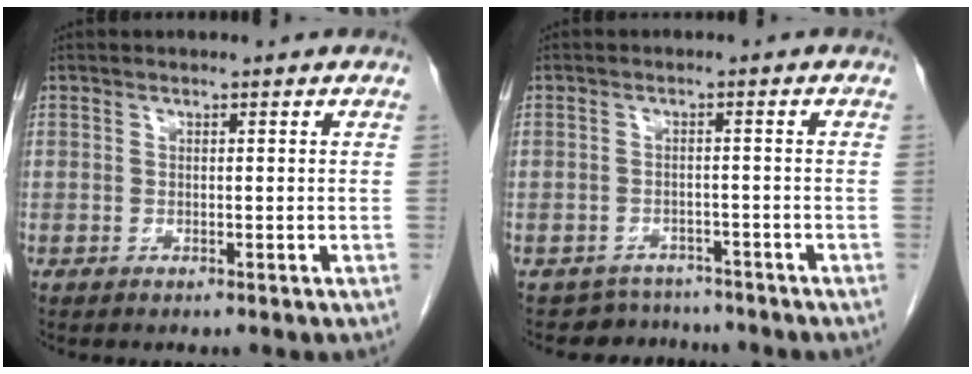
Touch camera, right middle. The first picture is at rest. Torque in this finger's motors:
{"motor_torque": [-0.54, -0.16, -0.03, -0.04]}